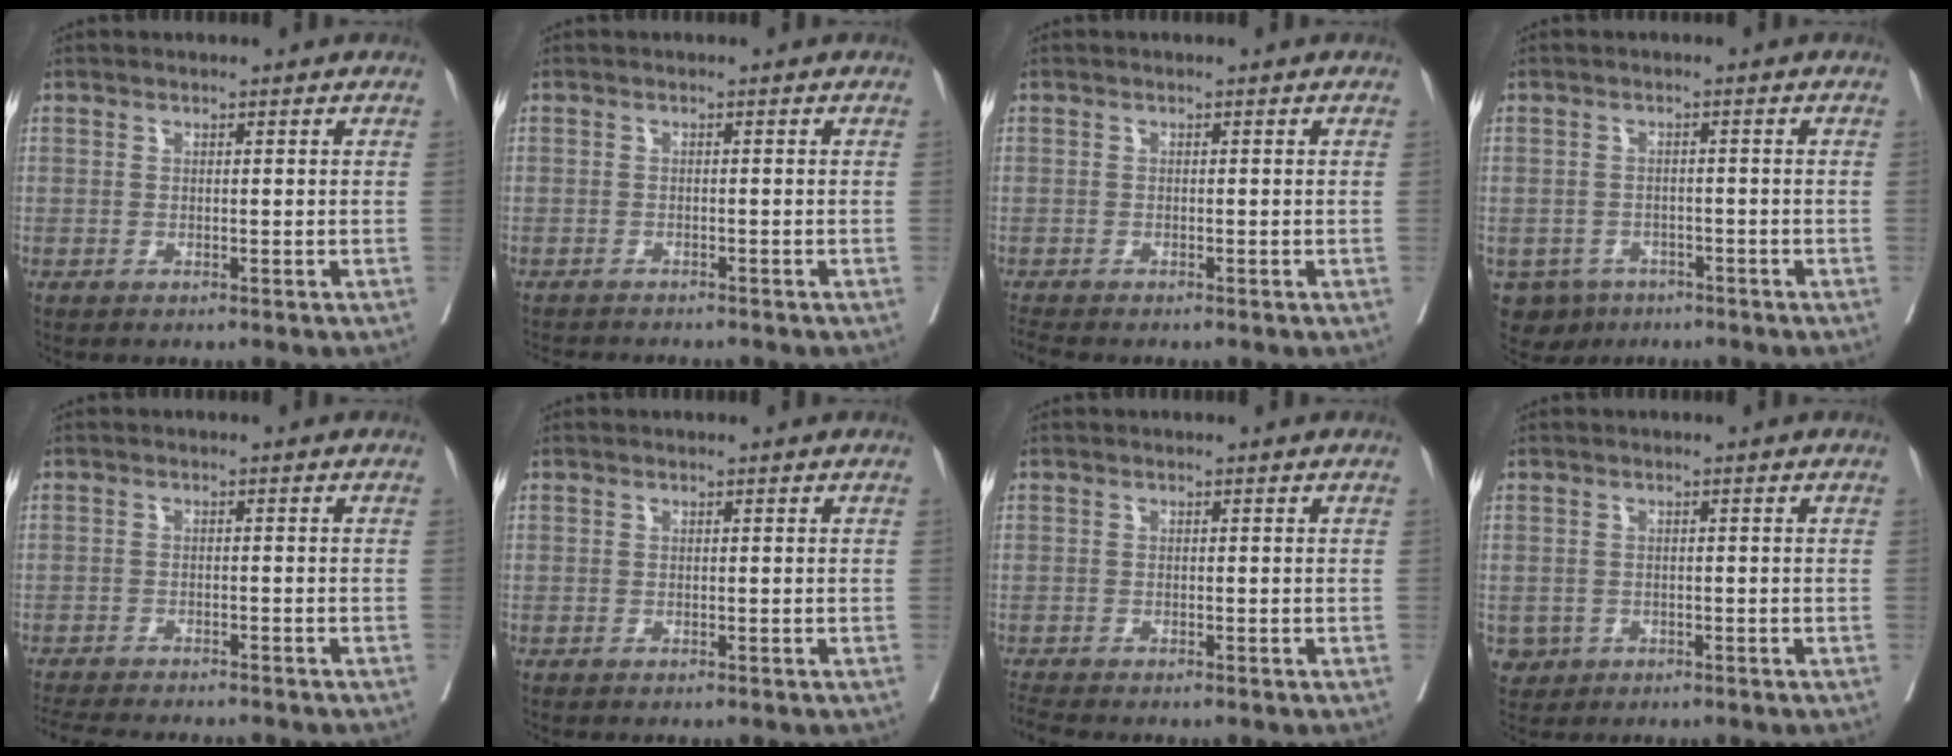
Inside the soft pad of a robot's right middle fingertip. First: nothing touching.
{"total": 5.6, "force": [-5.3, 0.8, 1.8], "torque": [-0.020, -0.007, -0.077]}
{"total": 2.2, "force": [-2.1, 0.1, 0.7], "torque": [-0.014, -0.009, -0.038]}
{"total": 5.4, "force": [-3.5, 3.9, 1.1], "torque": [-0.020, 0.002, -0.050]}
{"total": 11.6, "force": [-10.5, 1.5, 4.6], "torque": [-0.075, -0.018, -0.146]}
{"total": 0.0}
{"total": 2.2, "force": [-2.1, -0.1, 0.5], "torque": [-0.014, -0.011, -0.042]}
{"total": 2.8, "force": [-1.1, 2.5, 0.3], "torque": [0.000, 0.006, -0.017]}